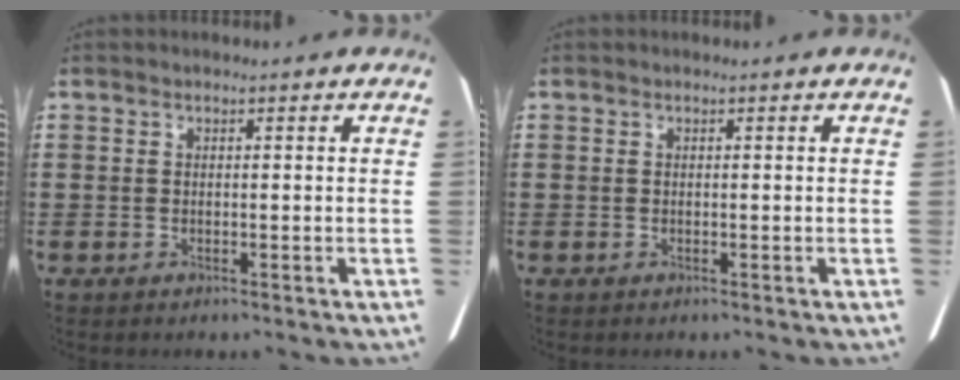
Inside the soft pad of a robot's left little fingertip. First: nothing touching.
{"total": 0.0}